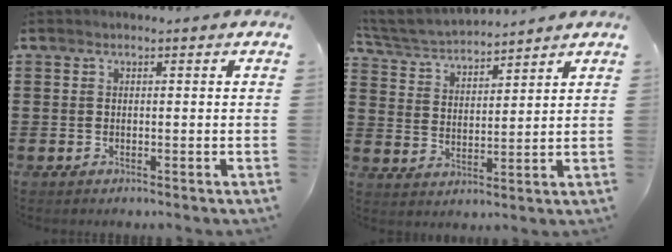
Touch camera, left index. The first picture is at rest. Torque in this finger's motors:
{"motor_torque": [0.02, -0.06, 0.00, 0.01]}